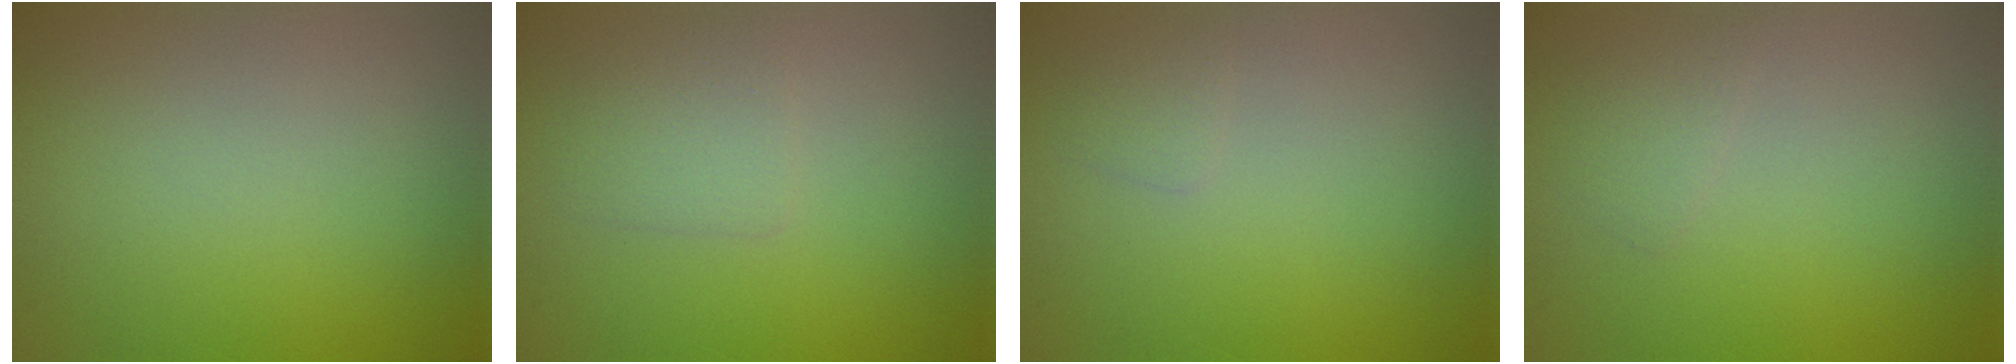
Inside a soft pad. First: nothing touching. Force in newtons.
{"total": 1.9, "press": 1.9, "slide": 0.0}
{"total": 0.8, "press": 0.8, "slide": 0.1}
{"total": 1.1, "press": 1.1, "slide": 0.1}